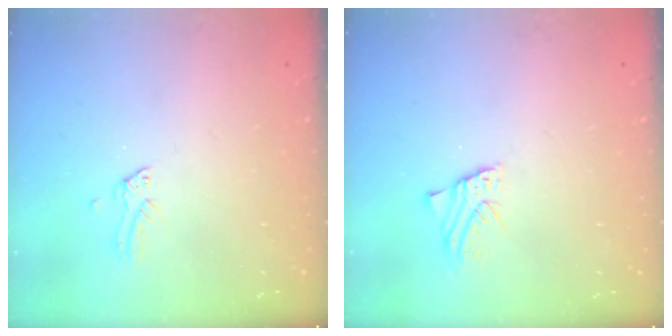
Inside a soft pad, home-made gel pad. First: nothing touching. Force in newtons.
{"total": 1.5, "press": 1.5, "slide": 0.0}